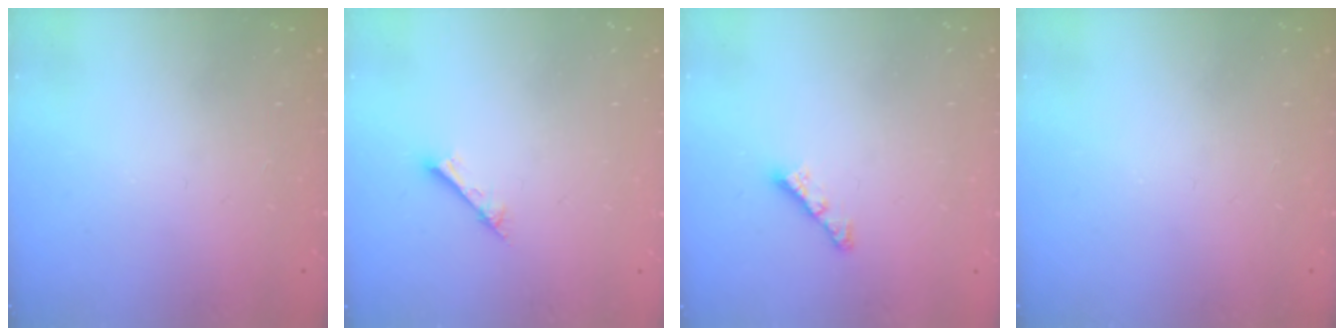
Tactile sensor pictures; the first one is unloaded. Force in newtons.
{"total": 1.6, "press": 1.6, "slide": 0.2}
{"total": 4.5, "press": 4.4, "slide": 0.7}
{"total": 0.0}